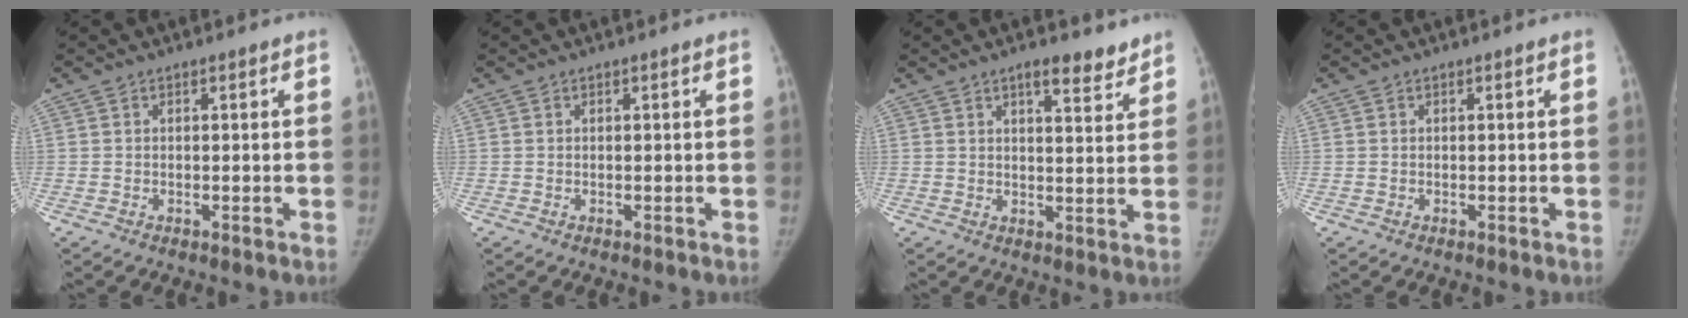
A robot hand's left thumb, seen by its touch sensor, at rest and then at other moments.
{"total": 0.0}
{"total": 6.1, "force": [4.6, 2.0, 3.5], "torque": [-0.028, -0.029, 0.063]}
{"total": 0.0}